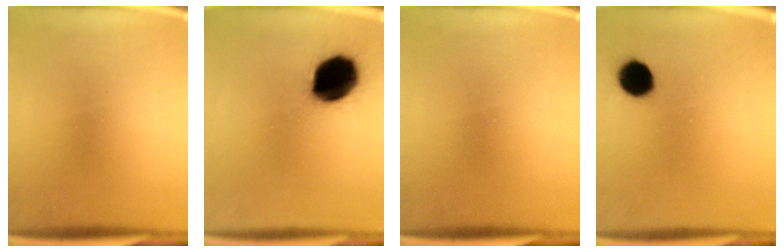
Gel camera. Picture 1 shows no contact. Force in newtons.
{"total": 17.9}
{"total": 0.0}
{"total": 7.4}